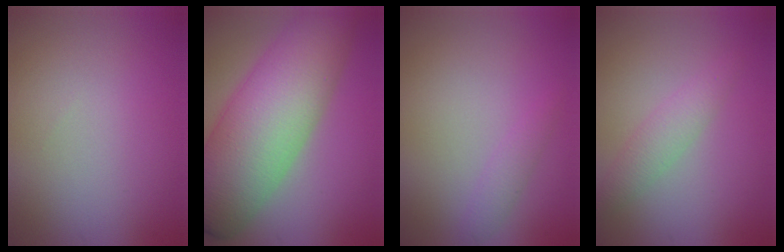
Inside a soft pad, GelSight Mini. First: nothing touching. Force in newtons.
{"total": 12.0, "press": 12.0, "slide": 0.5}
{"total": 1.3, "press": 1.3, "slide": 0.0}
{"total": 2.2, "press": 2.2, "slide": 0.2}